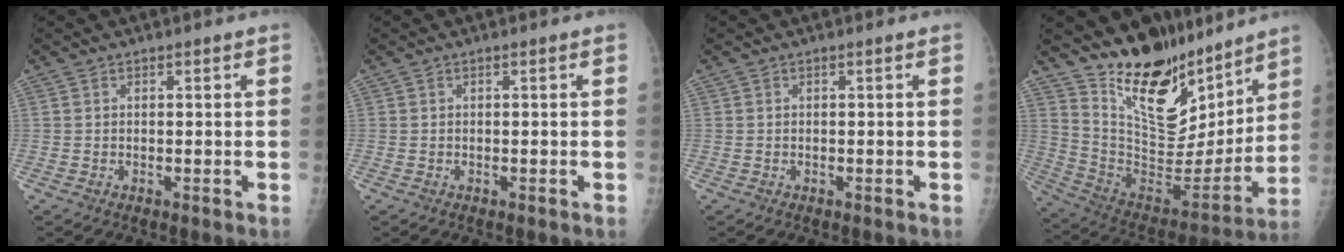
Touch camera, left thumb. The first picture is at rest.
{"total": 0.0}
{"total": 0.0}
{"total": 22.3, "force": [16.7, 9.9, 10.9], "torque": [-0.130, -0.108, 0.287]}